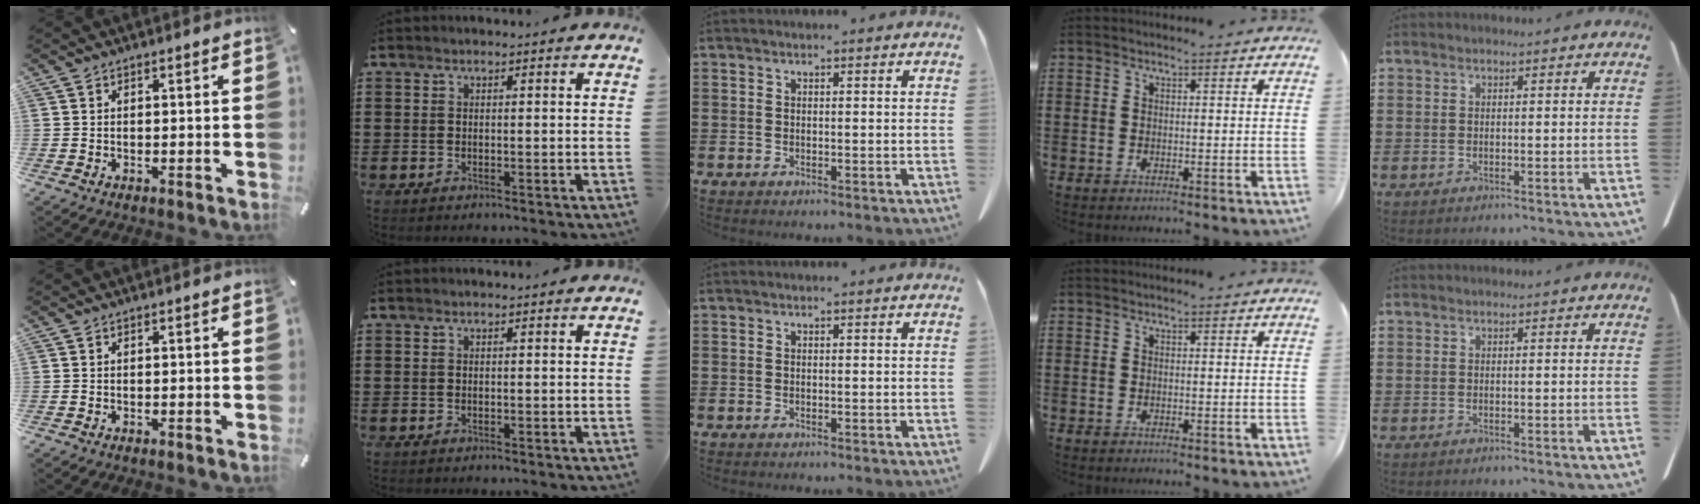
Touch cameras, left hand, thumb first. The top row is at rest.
{}